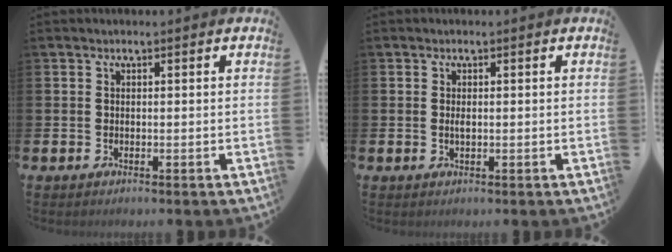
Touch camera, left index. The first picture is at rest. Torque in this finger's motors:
{"motor_torque": [0.29, 0.23, 0.01, 0.04]}